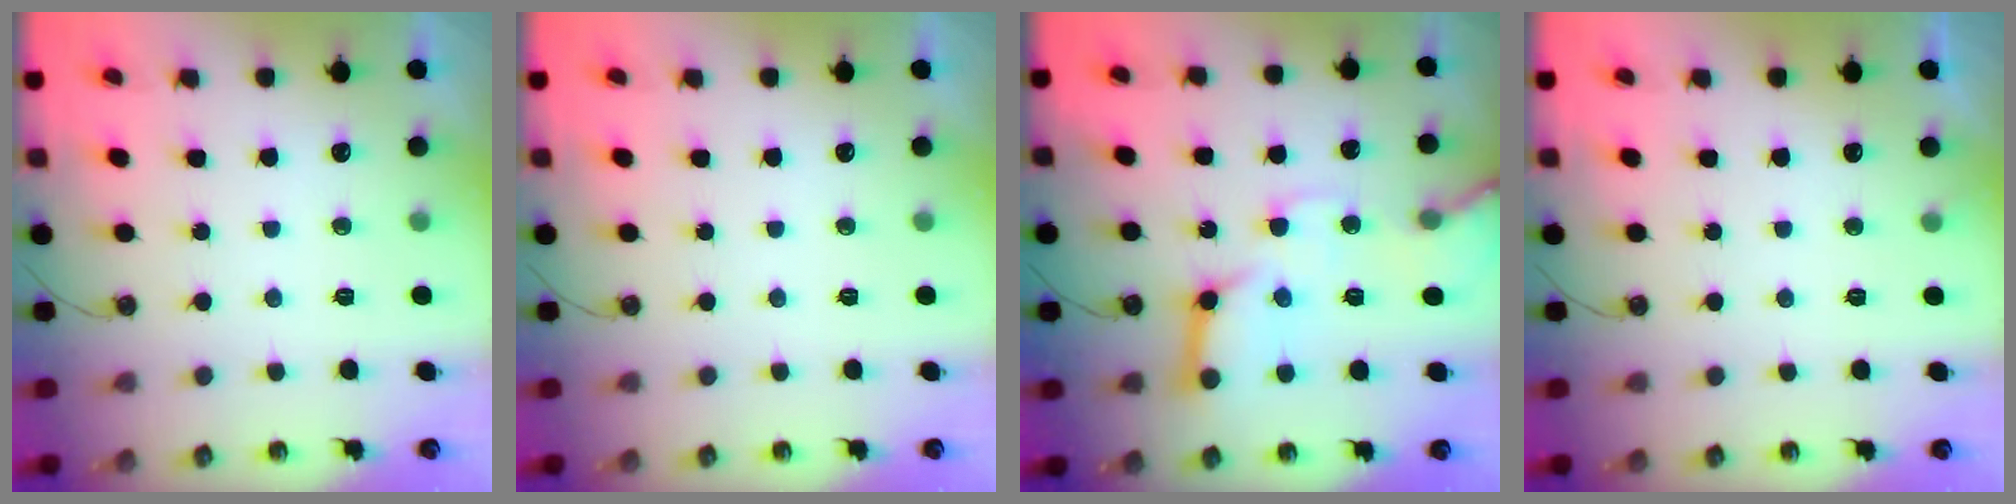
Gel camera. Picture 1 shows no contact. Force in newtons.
{"total": 0.0}
{"total": 15.9, "press": 15.8, "slide": 2.1}
{"total": 2.9, "press": 2.9, "slide": 0.2}